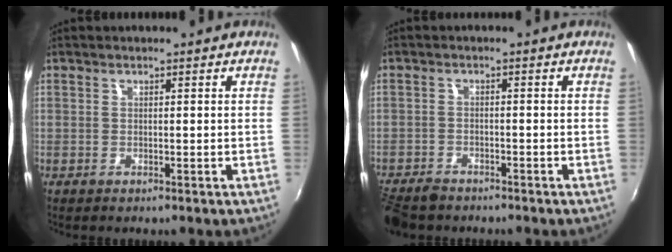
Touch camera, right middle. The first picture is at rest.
{"total": 7.3, "force": [-6.1, 3.2, 2.6], "torque": [-0.079, -0.017, -0.108]}